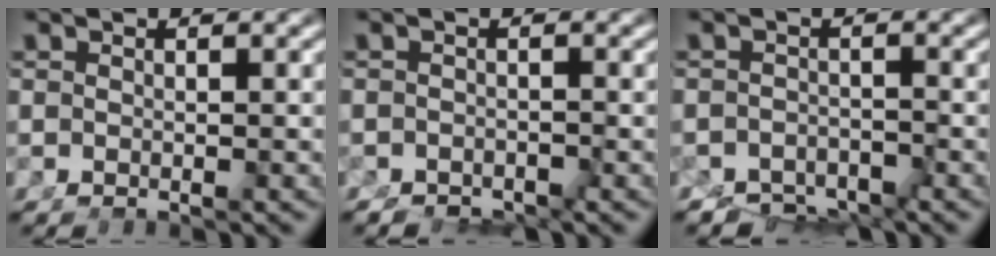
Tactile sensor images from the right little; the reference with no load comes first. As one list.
[{"total": 2.6, "force": [-2.5, 0.7, 0.2], "torque": [-0.003, -0.018, -0.032]}, {"total": 4.8, "force": [-3.9, 2.6, 0.6], "torque": [-0.003, -0.021, -0.064]}]